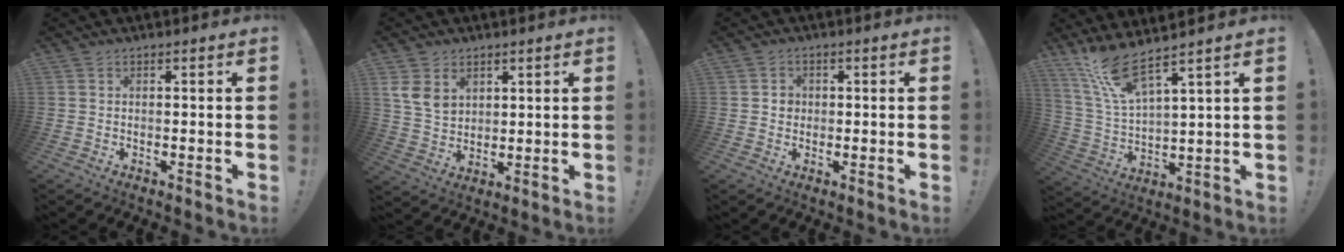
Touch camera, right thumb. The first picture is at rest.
{"total": 9.4, "force": [4.7, 6.9, 4.3], "torque": [-0.077, -0.021, 0.093]}
{"total": 2.6, "force": [0.0, 2.4, 1.0], "torque": [-0.008, 0.001, -0.002]}
{"total": 11.4, "force": [9.0, 1.8, 6.8], "torque": [-0.155, -0.046, 0.161]}